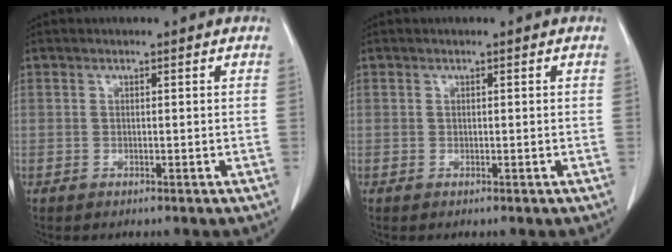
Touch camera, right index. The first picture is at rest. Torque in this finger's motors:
{"motor_torque": [-0.04, 0.03, -0.03, -0.01]}